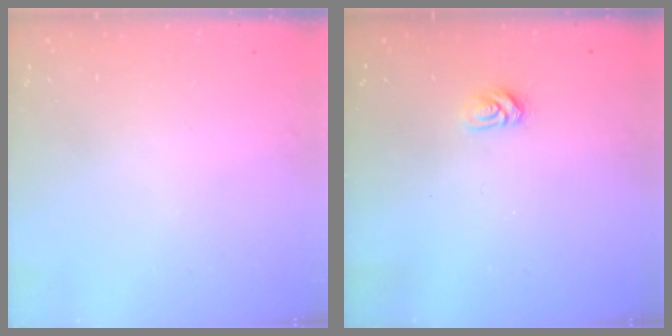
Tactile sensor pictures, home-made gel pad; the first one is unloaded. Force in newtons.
{"total": 4.4, "press": 4.3, "slide": 0.5}